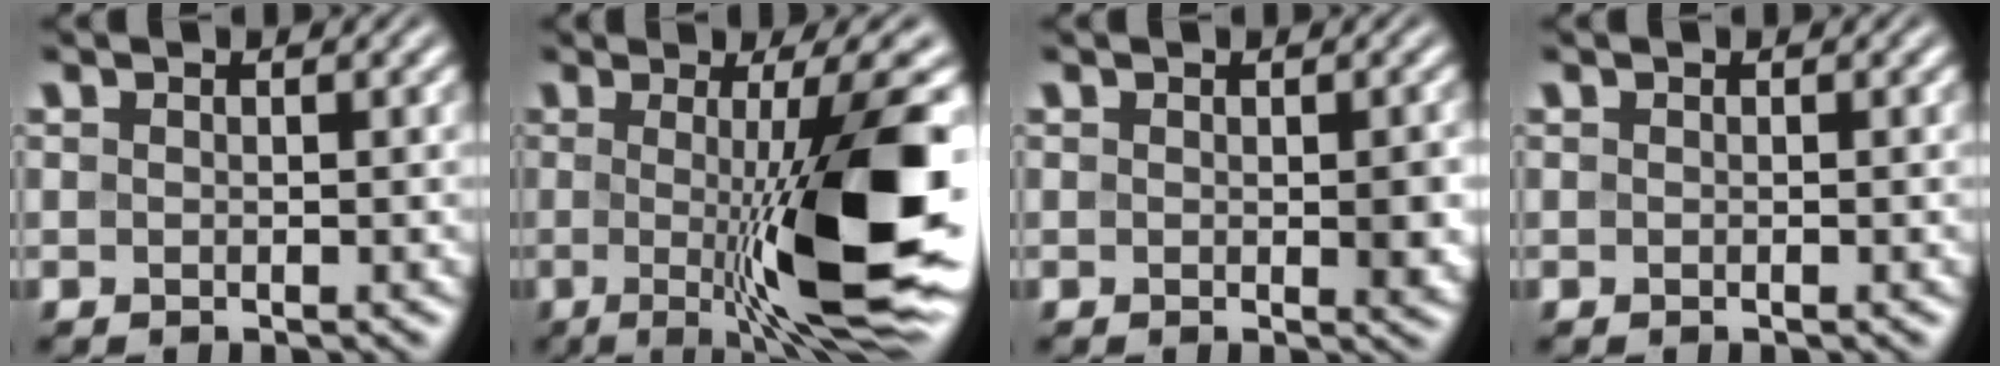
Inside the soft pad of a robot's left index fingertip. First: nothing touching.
{"total": 12.6, "force": [-0.7, 2.4, 12.3], "torque": [-0.166, -0.015, -0.007]}
{"total": 1.5, "force": [-0.1, 0.6, 1.4], "torque": [-0.015, -0.005, -0.001]}
{"total": 0.0}